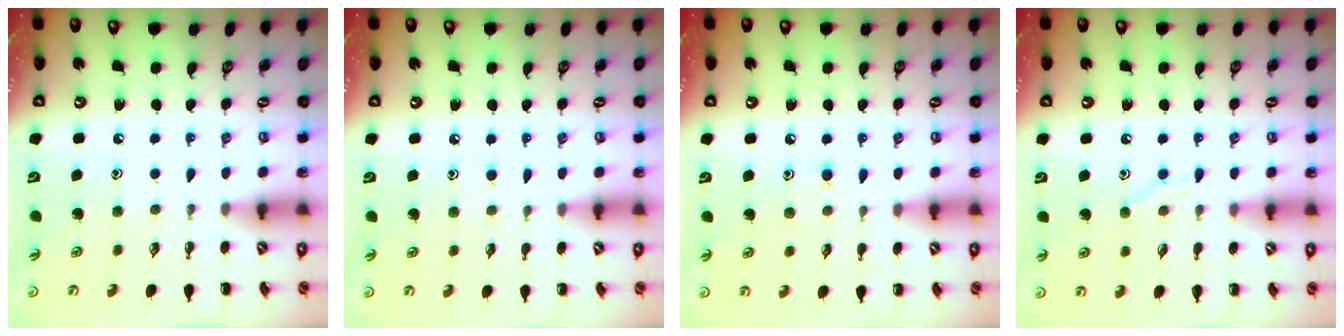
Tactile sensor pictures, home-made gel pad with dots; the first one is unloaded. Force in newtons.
{"total": 4.9, "press": 4.6, "slide": 1.7}
{"total": 7.1, "press": 6.8, "slide": 2.3}
{"total": 6.6, "press": 6.6, "slide": 1.1}